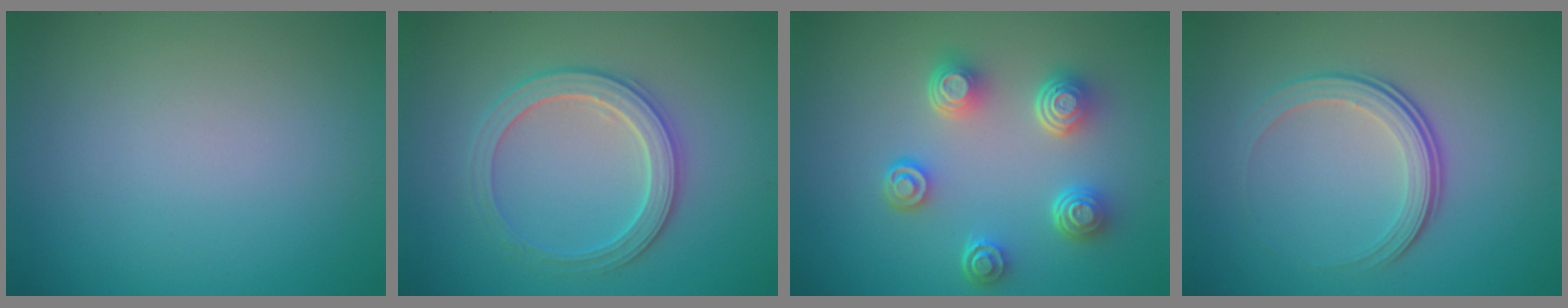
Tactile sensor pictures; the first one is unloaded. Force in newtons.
{"total": 3.3, "press": 3.2, "slide": 0.6}
{"total": 5.0, "press": 3.7, "slide": 3.3}
{"total": 3.6, "press": 2.4, "slide": 2.7}